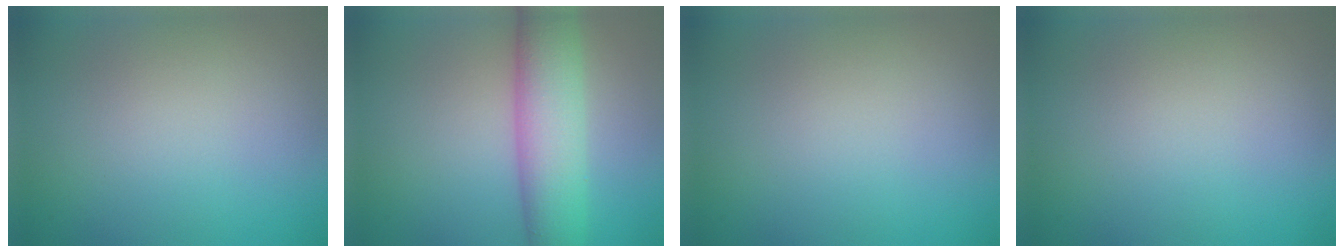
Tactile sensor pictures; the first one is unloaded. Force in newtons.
{"total": 7.2, "press": 7.2, "slide": 0.3}
{"total": 0.0}
{"total": 0.0}